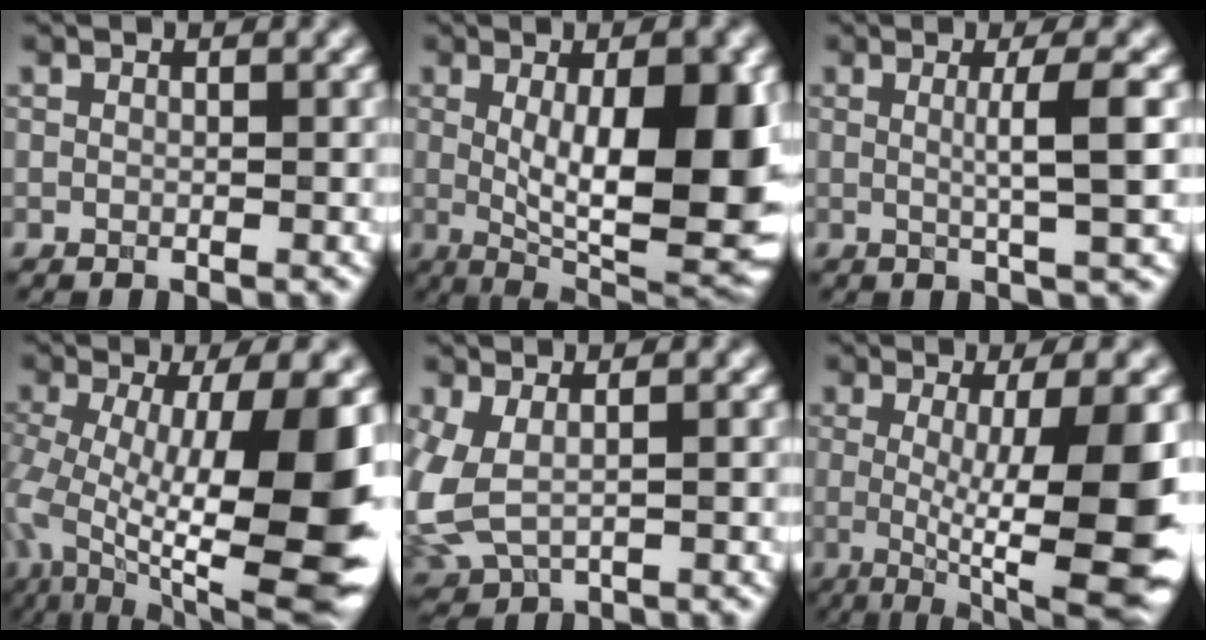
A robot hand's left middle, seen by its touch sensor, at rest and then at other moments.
{"total": 13.4, "force": [0.5, 4.3, 12.7], "torque": [-0.163, -0.014, 0.016]}
{"total": 4.1, "force": [0.4, 0.7, 4.1], "torque": [-0.061, 0.000, 0.003]}
{"total": 14.1, "force": [-2.0, 4.2, 13.3], "torque": [-0.206, -0.010, -0.032]}
{"total": 4.5, "force": [0.2, 2.5, 3.7], "torque": [-0.105, -0.005, 0.004]}
{"total": 13.1, "force": [-0.9, 3.1, 12.7], "torque": [-0.167, -0.014, -0.011]}